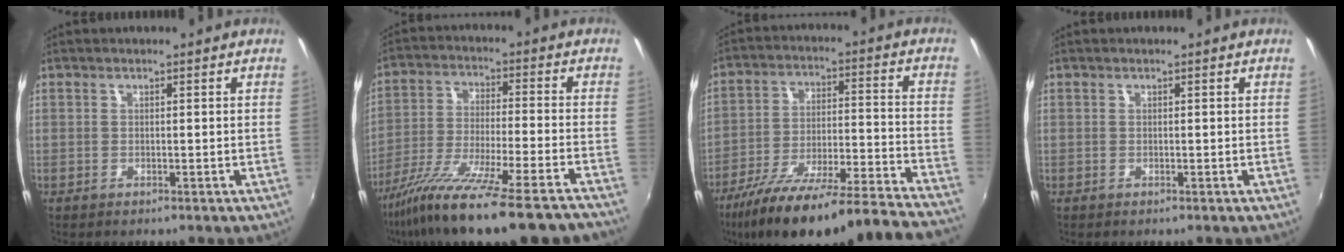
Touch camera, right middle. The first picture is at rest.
{"total": 21.5, "force": [-17.2, 1.4, 12.9], "torque": [-0.241, -0.076, -0.279]}
{"total": 30.5, "force": [-26.8, 1.1, 14.6], "torque": [-0.227, -0.075, -0.396]}
{"total": 0.0}